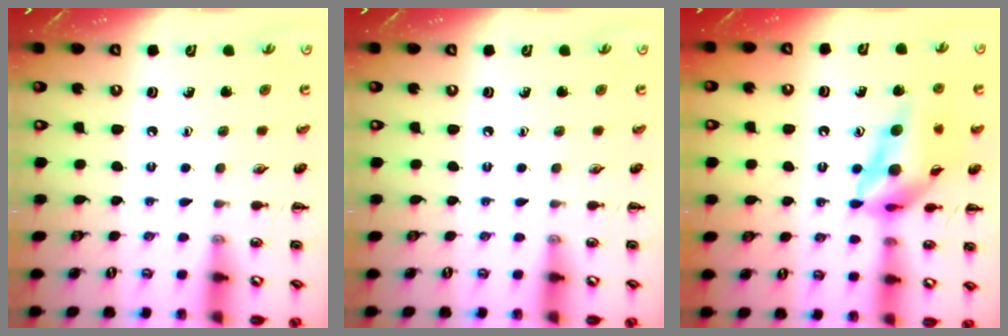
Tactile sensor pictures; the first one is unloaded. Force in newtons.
{"total": 0.0}
{"total": 13.5, "press": 12.9, "slide": 4.2}